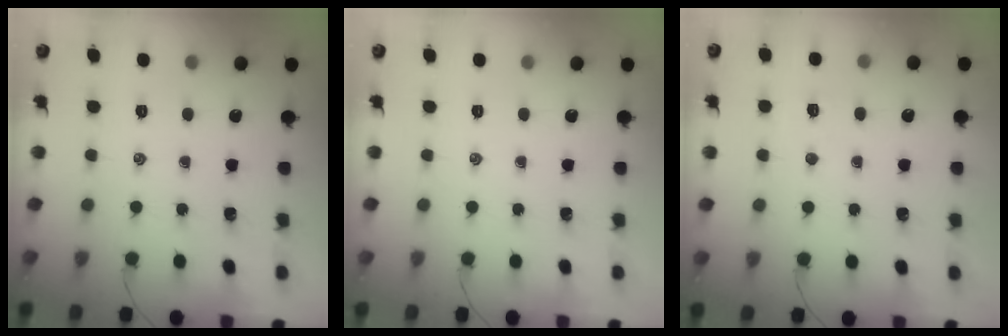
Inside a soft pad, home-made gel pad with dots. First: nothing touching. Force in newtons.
{"total": 0.0}
{"total": 2.8, "press": 2.7, "slide": 0.8}